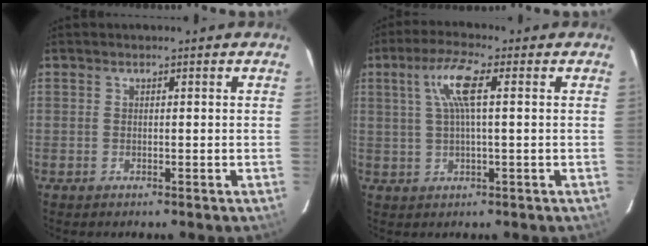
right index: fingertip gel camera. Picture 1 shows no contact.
{"total": 6.9, "force": [1.8, 0.8, 6.6], "torque": [-0.125, 0.008, 0.037]}